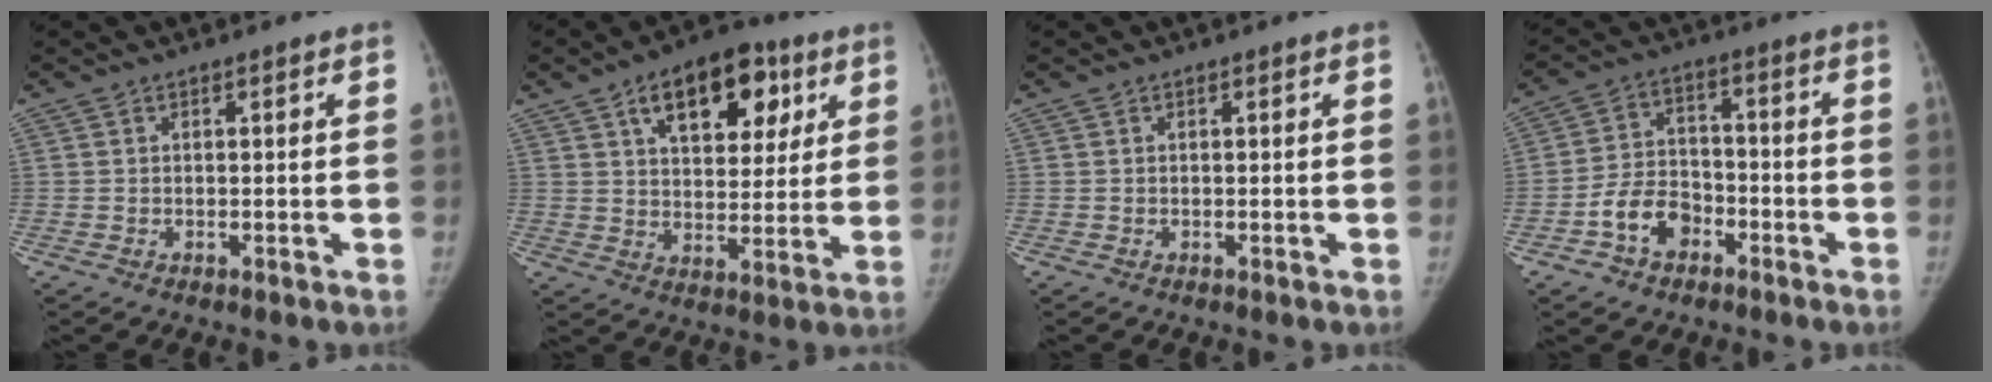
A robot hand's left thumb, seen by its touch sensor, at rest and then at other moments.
{"total": 16.5, "force": [7.6, 9.4, 11.2], "torque": [-0.116, -0.010, 0.115]}
{"total": 0.0}
{"total": 8.5, "force": [-4.2, 5.9, 4.4], "torque": [-0.064, 0.034, -0.078]}